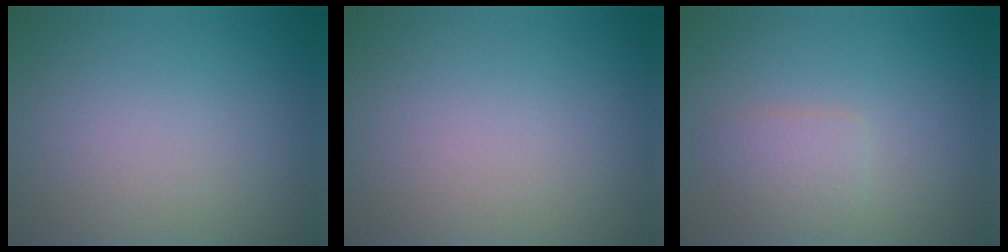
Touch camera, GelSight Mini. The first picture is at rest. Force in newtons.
{"total": 0.0}
{"total": 1.9, "press": 1.9, "slide": 0.0}